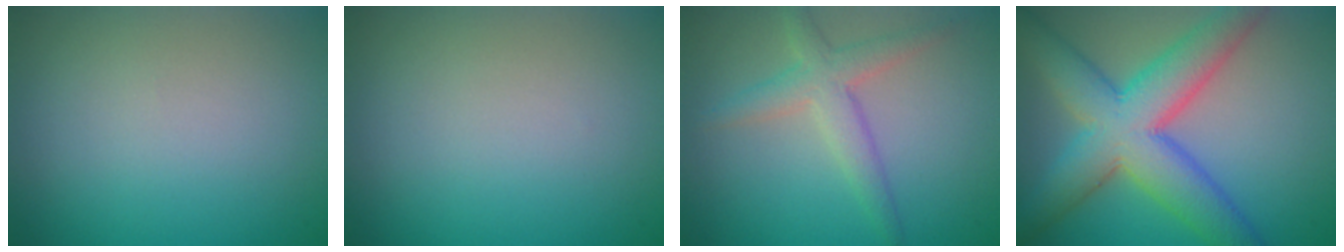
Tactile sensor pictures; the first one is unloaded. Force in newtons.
{"total": 0.0}
{"total": 3.1, "press": 3.1, "slide": 0.3}
{"total": 9.2, "press": 9.2, "slide": 0.2}